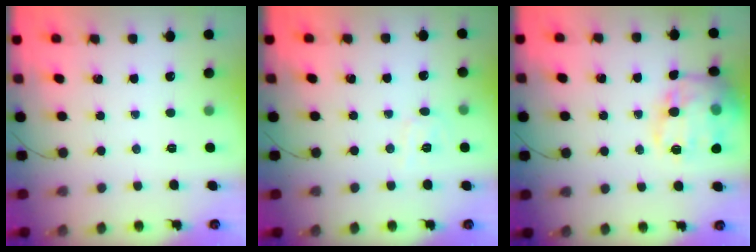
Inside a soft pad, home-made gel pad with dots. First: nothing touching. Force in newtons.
{"total": 4.7, "press": 4.4, "slide": 1.5}
{"total": 19.5, "press": 19.4, "slide": 2.3}